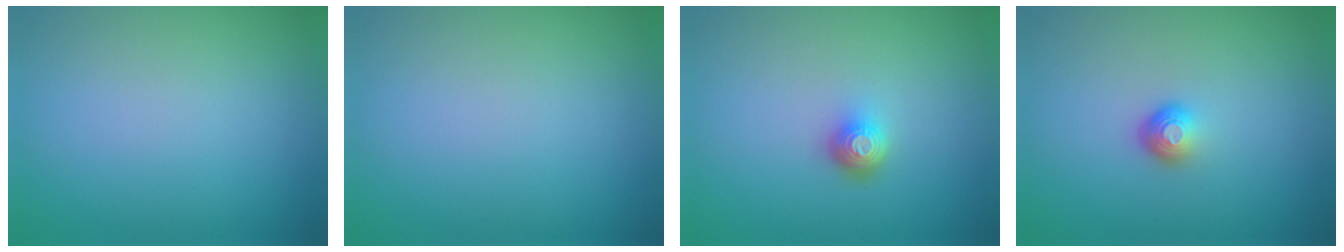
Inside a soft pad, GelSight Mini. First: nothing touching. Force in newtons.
{"total": 0.0}
{"total": 1.9, "press": 1.4, "slide": 1.3}
{"total": 1.8, "press": 1.1, "slide": 1.5}